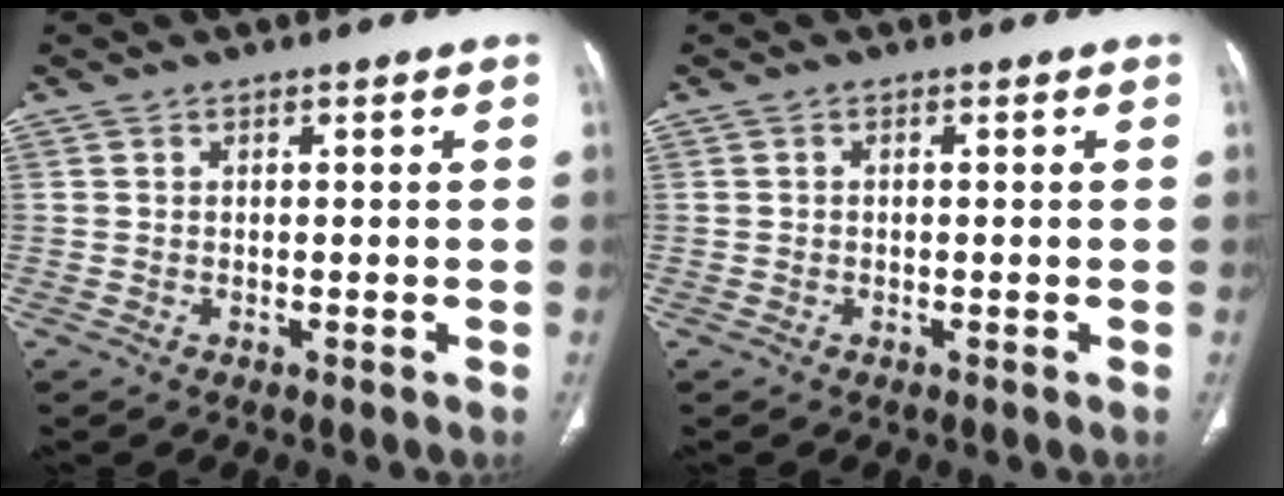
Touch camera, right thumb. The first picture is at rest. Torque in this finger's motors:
{"motor_torque": [-0.29, 0.22, -0.14, 0.15, 0.03]}